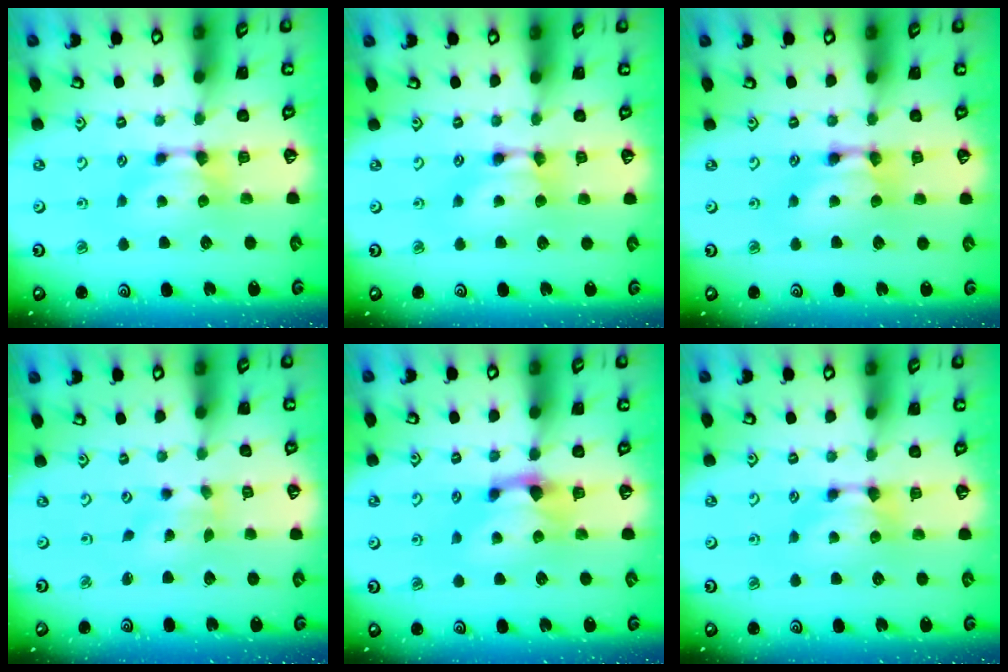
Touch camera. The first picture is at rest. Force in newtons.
{"total": 1.7, "press": 1.7, "slide": 0.1}
{"total": 2.1, "press": 2.1, "slide": 0.0}
{"total": 1.3, "press": 0.7, "slide": 1.0}
{"total": 1.3, "press": 0.5, "slide": 1.2}
{"total": 0.0}